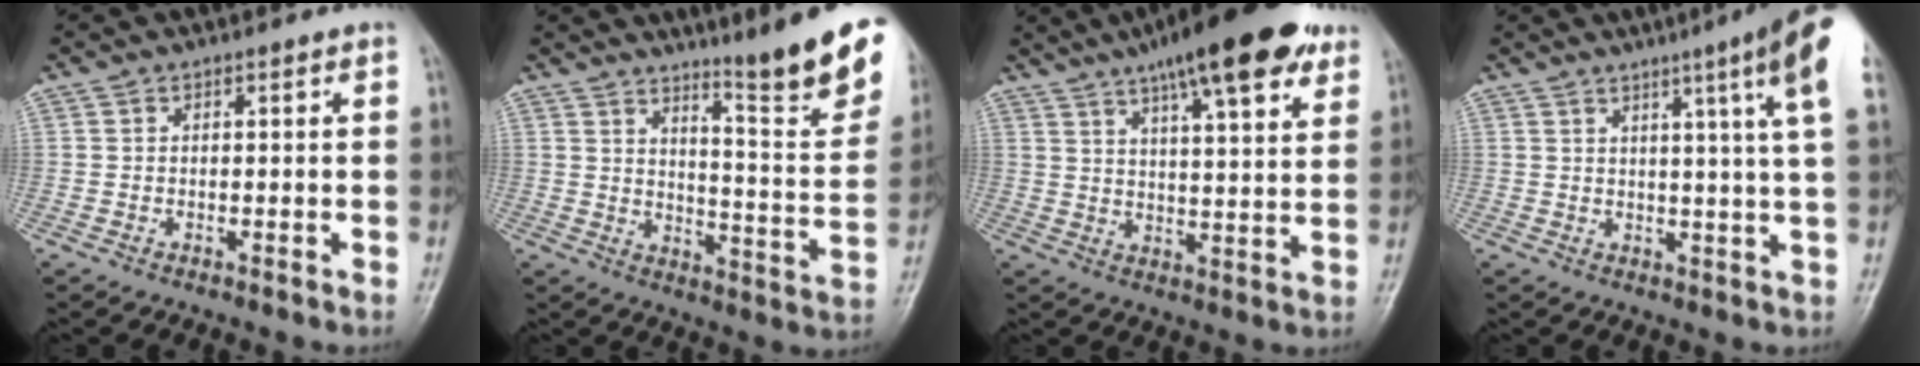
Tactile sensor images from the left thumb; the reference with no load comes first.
{"total": 17.3, "force": [12.4, 1.7, 11.9], "torque": [-0.131, -0.095, 0.176]}
{"total": 19.2, "force": [12.0, 5.1, 14.1], "torque": [-0.194, -0.022, 0.175]}
{"total": 12.7, "force": [6.3, -0.3, 11.1], "torque": [-0.149, -0.019, 0.067]}